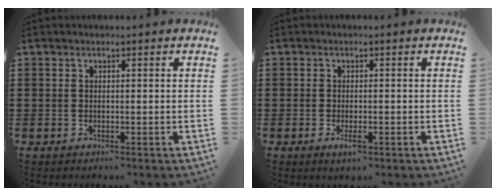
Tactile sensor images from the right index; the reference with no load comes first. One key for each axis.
{"total": 1.7, "fx": -0.8, "fy": 0.5, "fz": 1.5, "tx": -0.026, "ty": -0.003, "tz": -0.014}